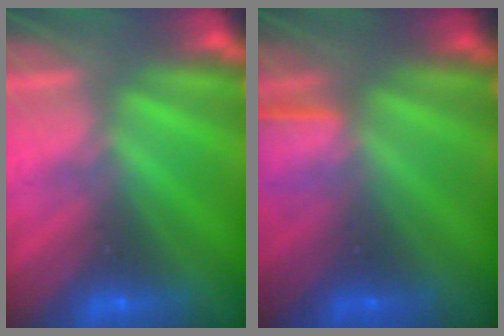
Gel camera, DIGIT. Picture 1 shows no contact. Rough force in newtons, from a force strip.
{"total": 1.3}